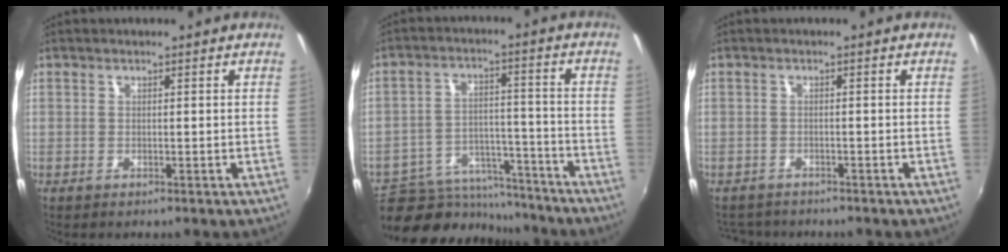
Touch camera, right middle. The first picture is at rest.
{"total": 13.4, "force": [-11.6, 6.2, 2.7], "torque": [-0.061, 0.027, -0.164]}
{"total": 4.2, "force": [-3.8, 1.6, 0.9], "torque": [-0.024, -0.010, -0.059]}